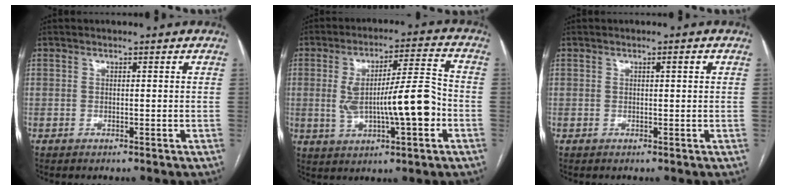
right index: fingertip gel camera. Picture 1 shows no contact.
{"total": 12.7, "force": [-1.8, 2.2, 12.4], "torque": [-0.217, 0.016, -0.022]}
{"total": 1.0, "force": [0.4, 0.1, 0.9], "torque": [-0.014, 0.003, 0.005]}